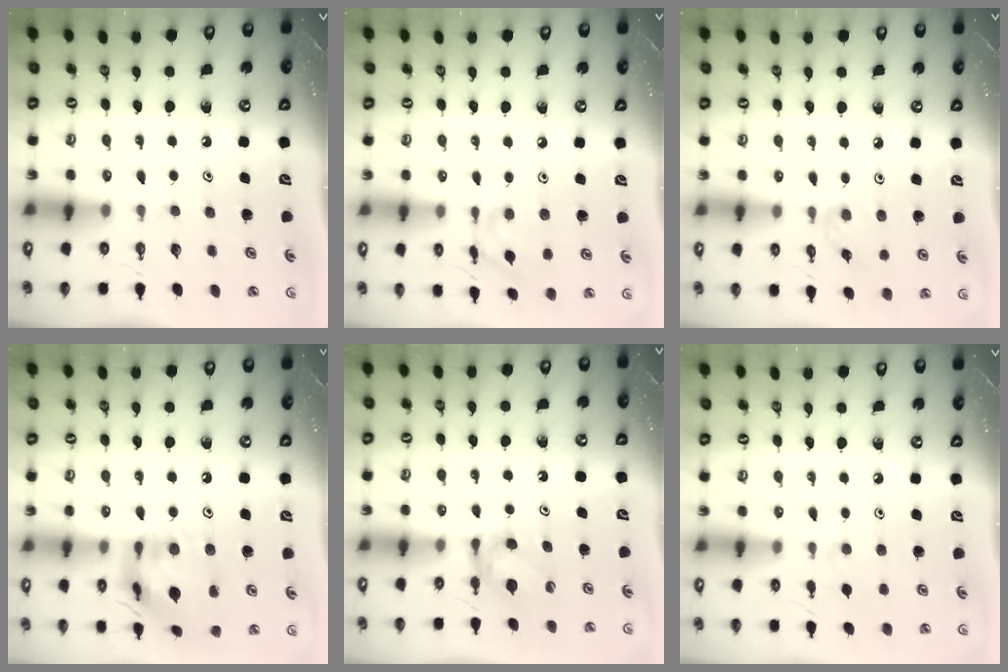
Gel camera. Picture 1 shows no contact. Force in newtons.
{"total": 9.5, "press": 9.5, "slide": 0.7}
{"total": 2.2, "press": 2.2, "slide": 0.4}
{"total": 15.4, "press": 15.3, "slide": 1.6}
{"total": 5.7, "press": 5.6, "slide": 1.0}
{"total": 2.5, "press": 2.4, "slide": 0.5}